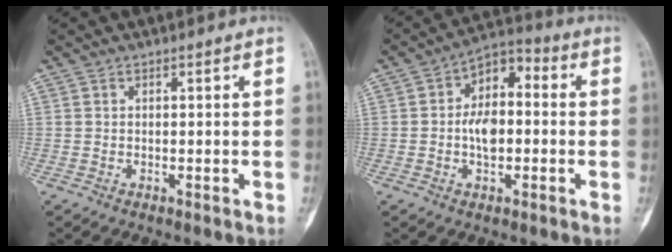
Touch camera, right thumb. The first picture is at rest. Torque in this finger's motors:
{"motor_torque": [1.18, 1.19, 0.47, -0.41, 0.02]}